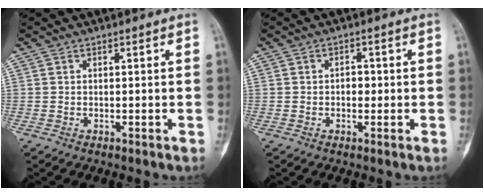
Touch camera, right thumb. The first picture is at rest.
{"total": 2.1, "force": [-0.2, 1.5, 1.5], "torque": [-0.009, 0.006, -0.007]}